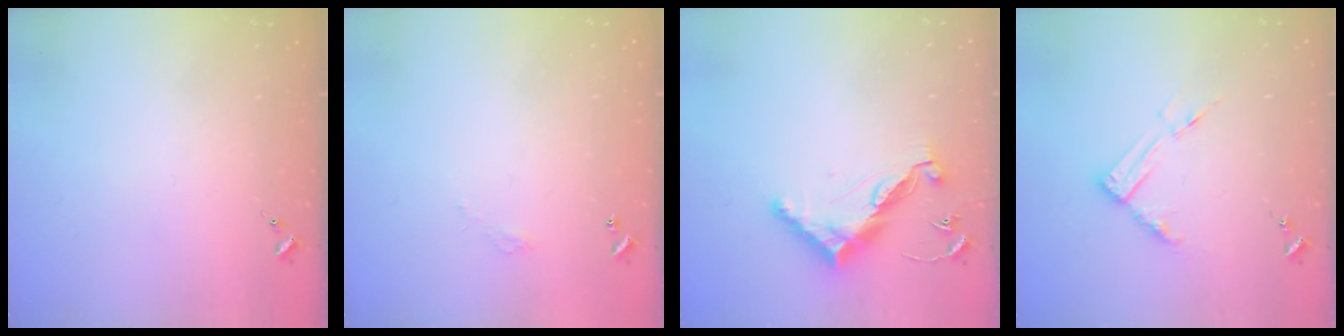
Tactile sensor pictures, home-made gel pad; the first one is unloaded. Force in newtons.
{"total": 2.7, "press": 2.7, "slide": 0.2}
{"total": 11.6, "press": 11.6, "slide": 0.4}
{"total": 9.3, "press": 9.2, "slide": 1.0}